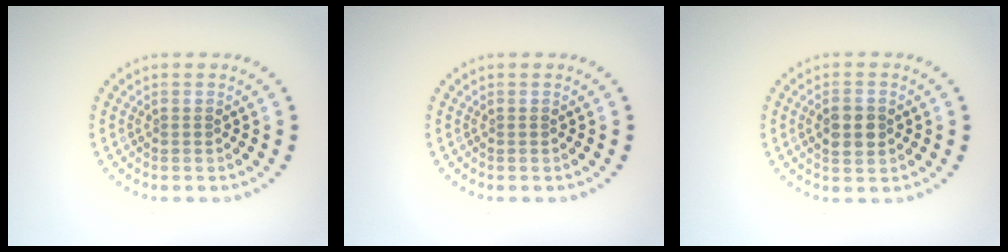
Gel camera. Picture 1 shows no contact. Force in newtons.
{"total": 0.0}
{"total": 2.8, "press": 2.8, "slide": 0.1}